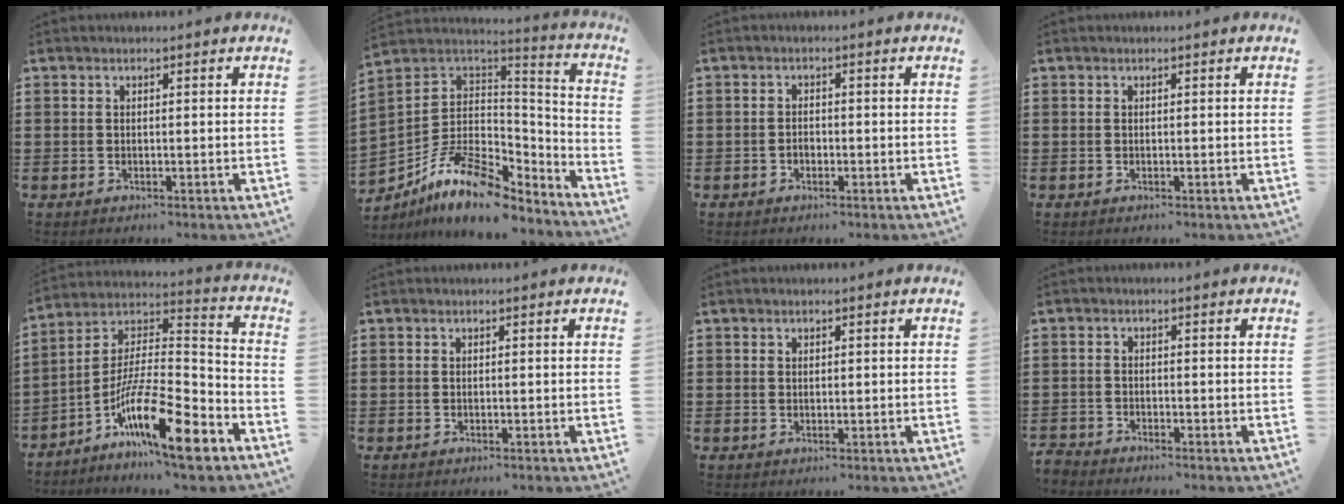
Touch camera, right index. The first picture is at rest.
{"total": 11.4, "force": [-7.4, 5.5, 6.7], "torque": [-0.151, 0.014, -0.140]}
{"total": 1.2, "force": [-0.6, 0.8, 0.7], "torque": [-0.016, 0.000, -0.012]}
{"total": 0.0}
{"total": 15.3, "force": [-9.3, 3.1, 11.8], "torque": [-0.213, 0.012, -0.165]}
{"total": 0.0}
{"total": 0.6, "force": [0.3, 0.4, 0.2], "torque": [-0.005, 0.003, 0.007]}
{"total": 2.0, "force": [-2.0, 0.2, -0.2], "torque": [-0.003, 0.003, -0.045]}